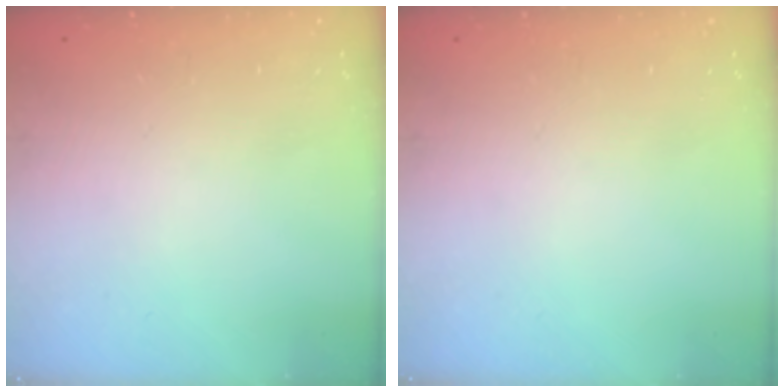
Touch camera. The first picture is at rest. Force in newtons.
{"total": 0.0}